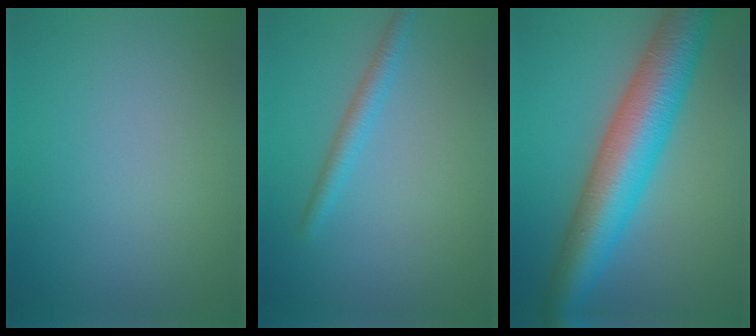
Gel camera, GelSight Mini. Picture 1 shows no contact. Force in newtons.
{"total": 2.0, "press": 2.0, "slide": 0.1}
{"total": 10.6, "press": 10.6, "slide": 0.1}